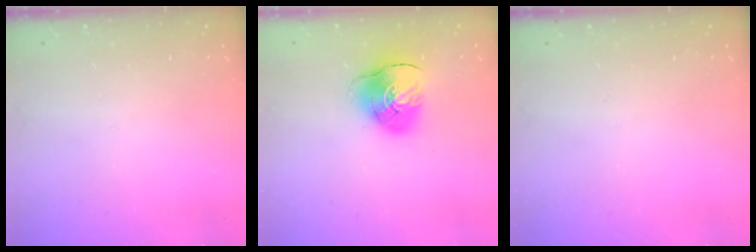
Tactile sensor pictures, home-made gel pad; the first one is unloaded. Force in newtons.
{"total": 9.8, "press": 9.7, "slide": 1.6}
{"total": 0.0}